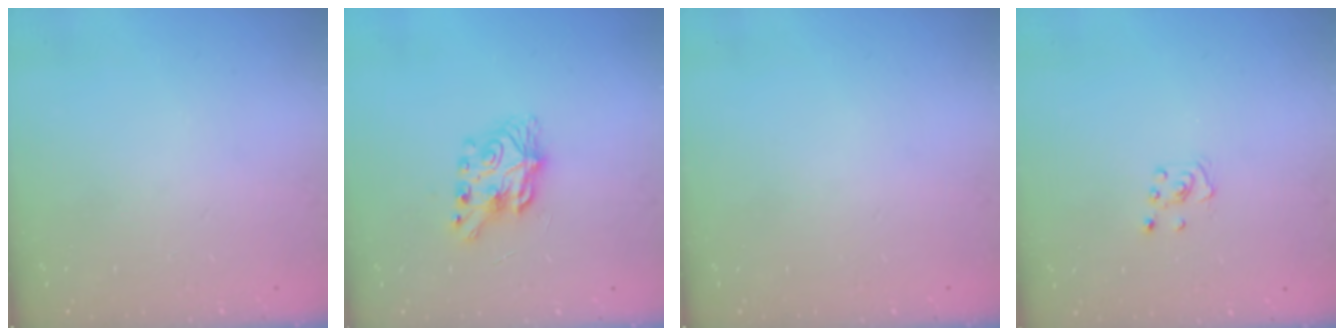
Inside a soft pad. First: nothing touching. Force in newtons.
{"total": 7.9, "press": 7.9, "slide": 0.3}
{"total": 0.0}
{"total": 2.8, "press": 2.8, "slide": 0.3}